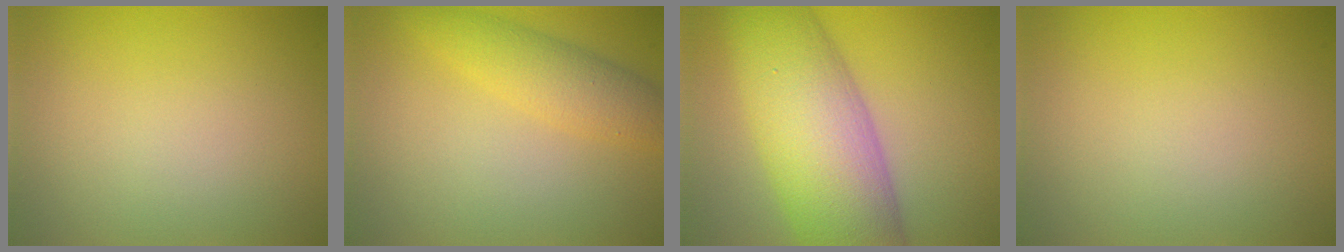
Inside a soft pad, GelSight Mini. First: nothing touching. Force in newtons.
{"total": 3.3, "press": 3.3, "slide": 0.1}
{"total": 11.6, "press": 11.6, "slide": 0.4}
{"total": 0.0}